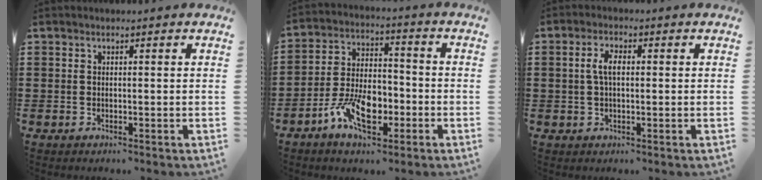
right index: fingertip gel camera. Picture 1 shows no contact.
{"total": 9.4, "force": [-4.2, 5.1, 6.8], "torque": [-0.142, 0.007, -0.076]}
{"total": 3.6, "force": [0.3, 1.5, 3.3], "torque": [-0.074, 0.002, 0.001]}